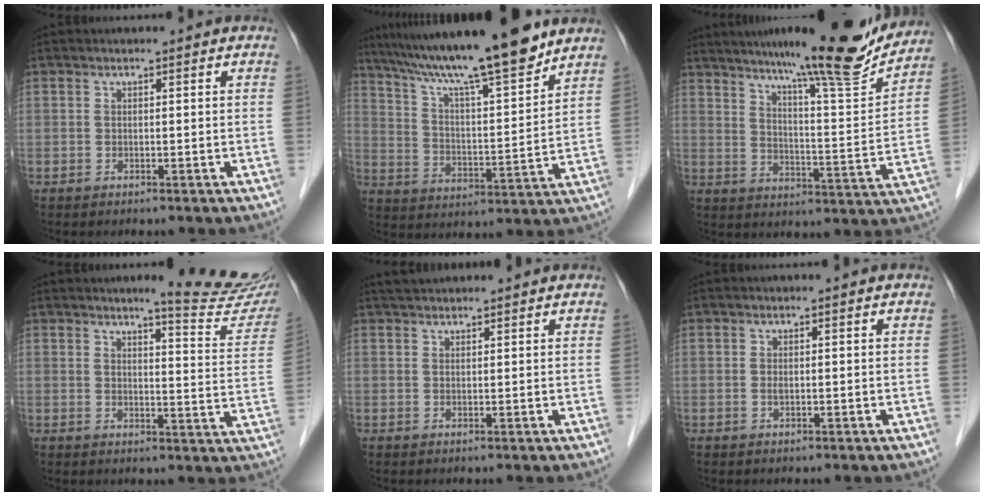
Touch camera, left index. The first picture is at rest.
{"total": 18.4, "force": [15.1, 0.5, 10.5], "torque": [-0.173, 0.006, 0.248]}
{"total": 18.4, "force": [15.9, 0.6, 9.2], "torque": [-0.129, -0.024, 0.222]}
{"total": 12.2, "force": [10.8, 0.8, 5.5], "torque": [-0.054, -0.041, 0.113]}
{"total": 3.1, "force": [2.9, 0.4, 0.9], "torque": [-0.014, 0.026, 0.051]}
{"total": 0.5, "force": [-0.1, 0.1, 0.5], "torque": [-0.015, -0.004, 0.000]}